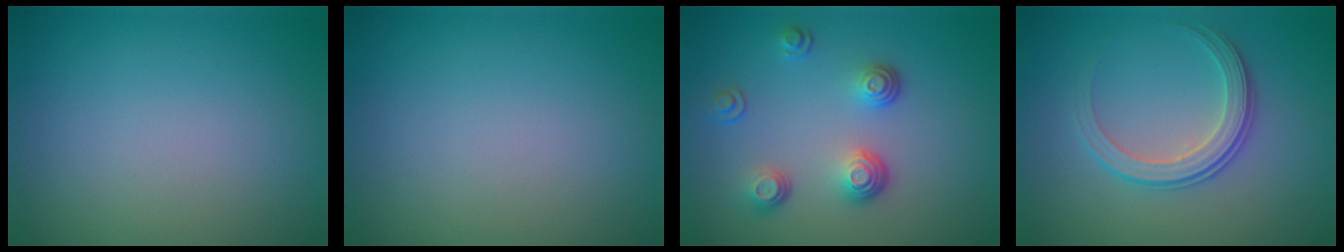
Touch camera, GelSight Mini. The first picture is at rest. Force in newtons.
{"total": 0.0}
{"total": 3.5, "press": 2.6, "slide": 2.4}
{"total": 3.1, "press": 2.7, "slide": 1.4}